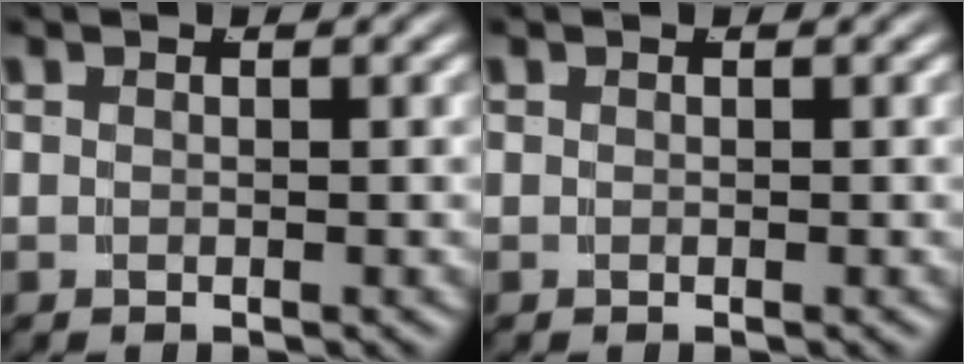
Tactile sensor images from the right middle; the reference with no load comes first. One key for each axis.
{"total": 0.0}